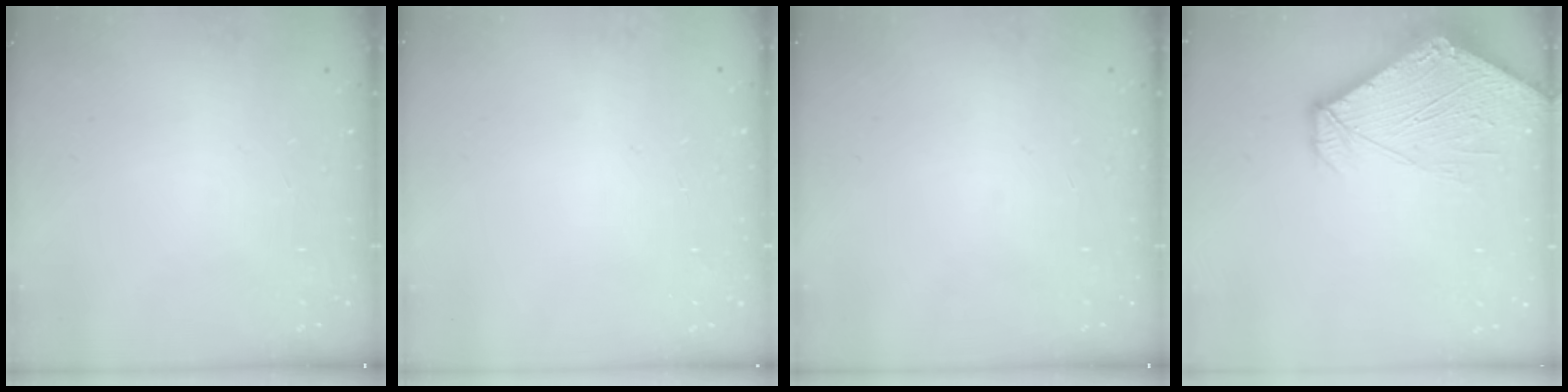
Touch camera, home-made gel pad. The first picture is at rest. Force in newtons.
{"total": 0.0}
{"total": 0.0}
{"total": 11.1, "press": 11.0, "slide": 1.2}